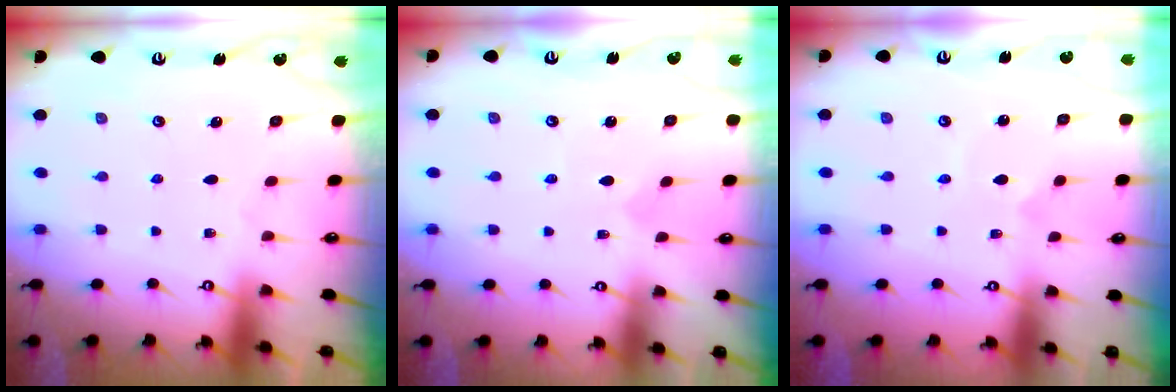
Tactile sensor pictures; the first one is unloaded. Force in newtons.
{"total": 2.0, "press": 2.0, "slide": 0.2}
{"total": 1.3, "press": 1.2, "slide": 0.4}